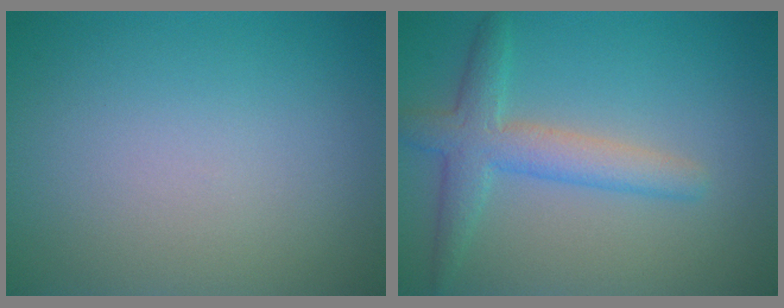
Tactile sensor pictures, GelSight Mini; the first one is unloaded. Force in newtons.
{"total": 3.9, "press": 3.9, "slide": 0.1}